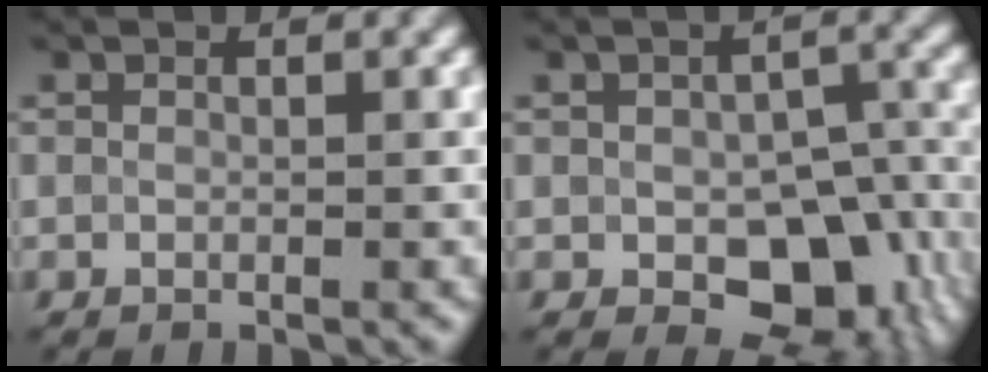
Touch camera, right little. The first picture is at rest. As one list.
[{"total": 7.8, "force": [-2.8, 4.6, 5.7], "torque": [-0.088, -0.023, -0.017]}]